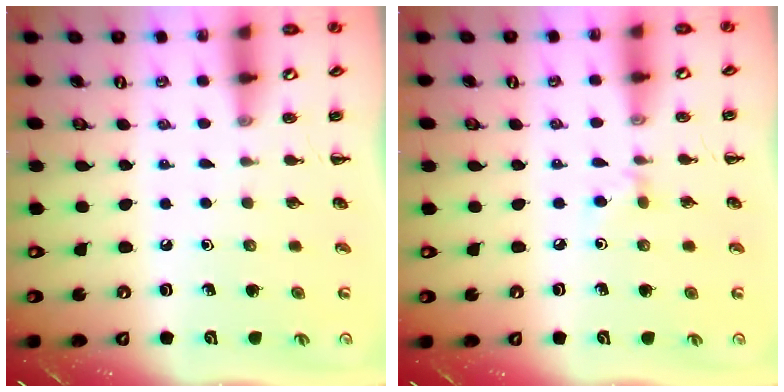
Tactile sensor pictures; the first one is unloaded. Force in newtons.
{"total": 5.1, "press": 4.8, "slide": 1.7}